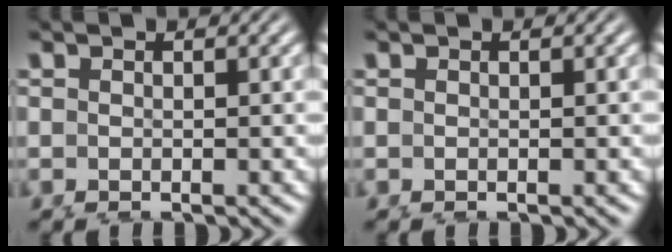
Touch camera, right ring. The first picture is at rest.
{"total": 0.0}